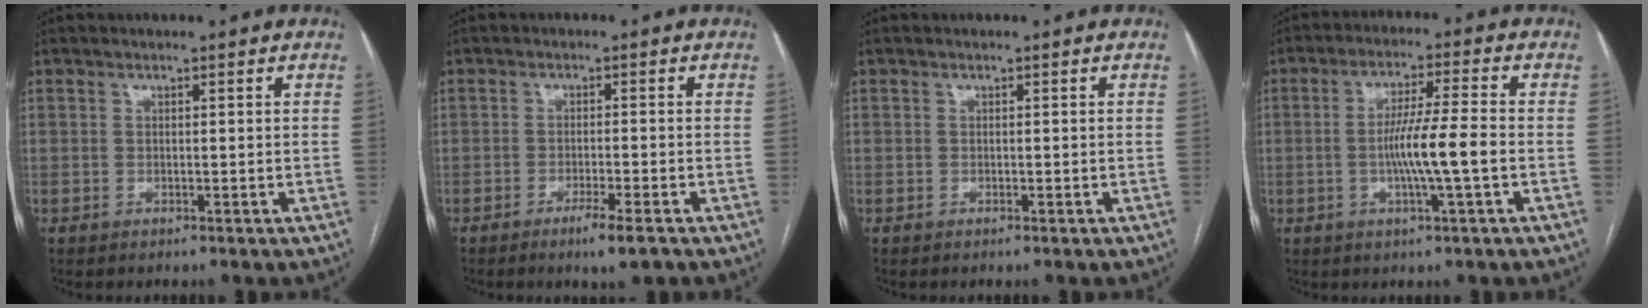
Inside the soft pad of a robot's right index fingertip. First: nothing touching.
{"total": 4.0, "force": [-2.5, -0.1, 3.0], "torque": [-0.050, -0.009, -0.042]}
{"total": 0.0}
{"total": 8.0, "force": [-1.6, -0.5, 7.8], "torque": [-0.144, -0.001, -0.029]}